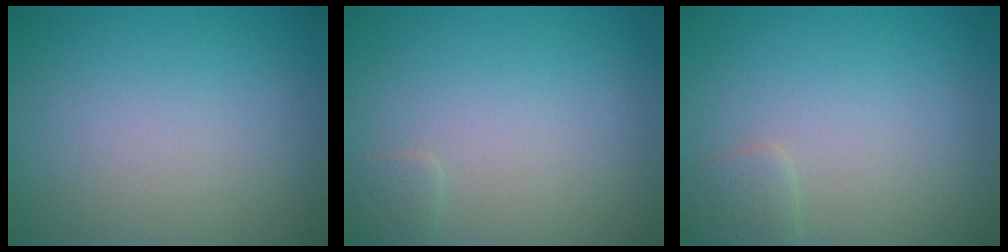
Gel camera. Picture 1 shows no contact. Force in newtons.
{"total": 0.8, "press": 0.8, "slide": 0.1}
{"total": 1.3, "press": 1.3, "slide": 0.1}